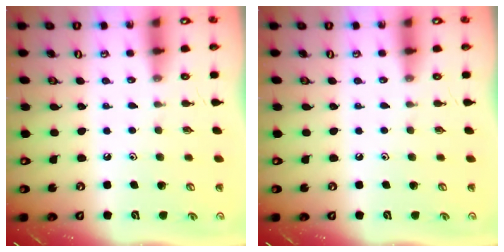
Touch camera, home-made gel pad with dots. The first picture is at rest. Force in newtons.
{"total": 0.0}